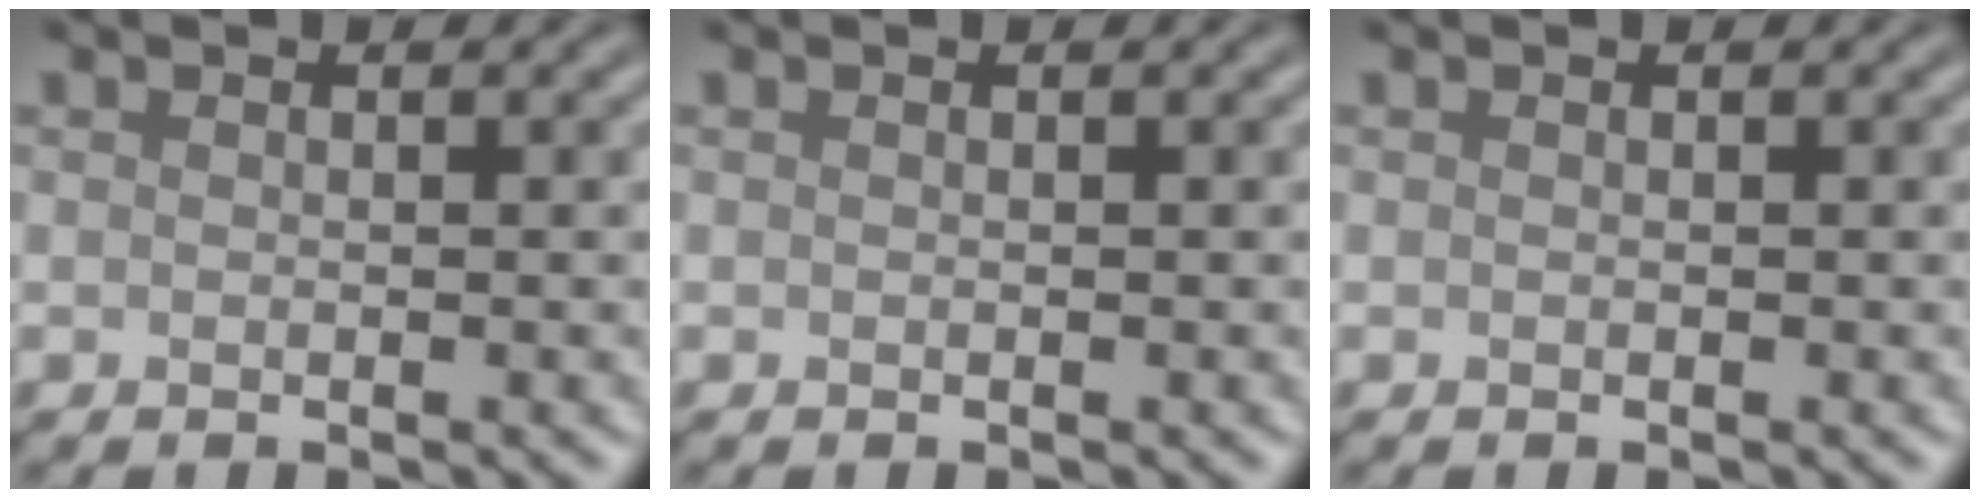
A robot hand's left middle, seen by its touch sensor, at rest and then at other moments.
{"total": 0.0}
{"total": 0.0}